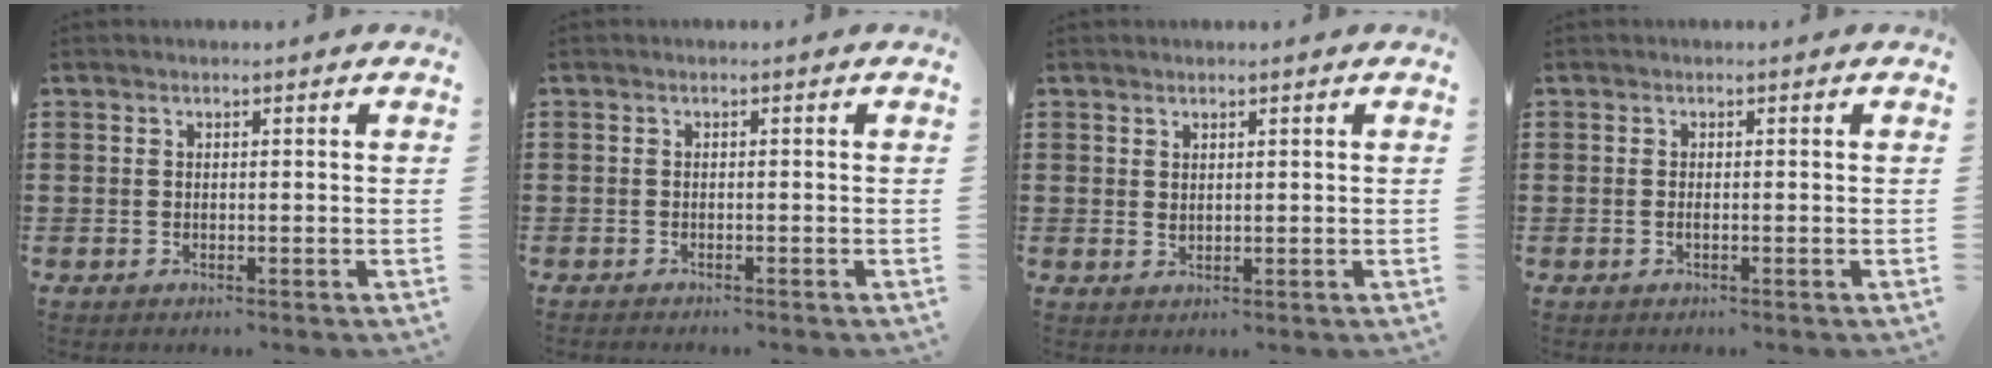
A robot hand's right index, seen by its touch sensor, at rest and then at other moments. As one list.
[{"total": 0.9, "force": [-0.9, -0.1, 0.0], "torque": [0.000, -0.003, -0.018]}, {"total": 0.9, "force": [0.7, 0.4, 0.3], "torque": [-0.008, 0.001, 0.014]}, {"total": 0.5, "force": [-0.2, 0.1, 0.5], "torque": [-0.011, -0.004, -0.003]}]